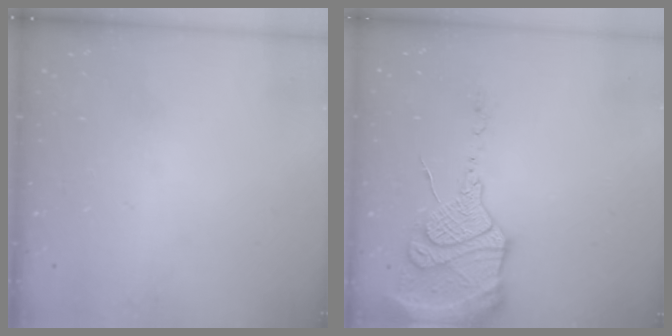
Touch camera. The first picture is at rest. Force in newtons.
{"total": 19.7, "press": 18.9, "slide": 5.7}